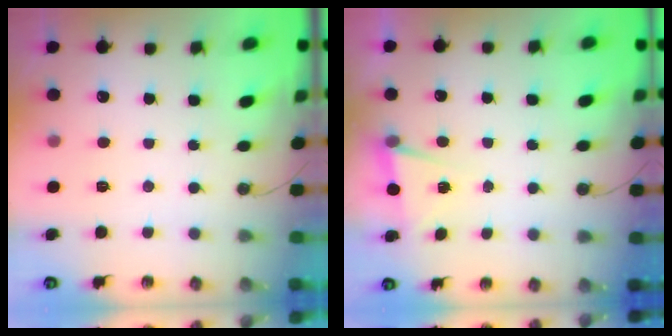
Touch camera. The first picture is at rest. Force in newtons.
{"total": 3.8, "press": 2.2, "slide": 3.2}